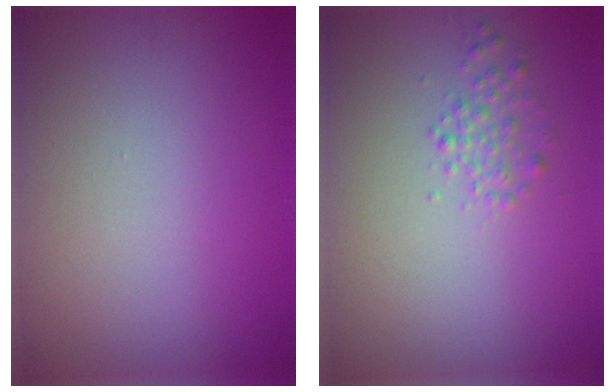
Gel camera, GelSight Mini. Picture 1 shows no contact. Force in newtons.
{"total": 1.5, "press": 1.5, "slide": 0.0}